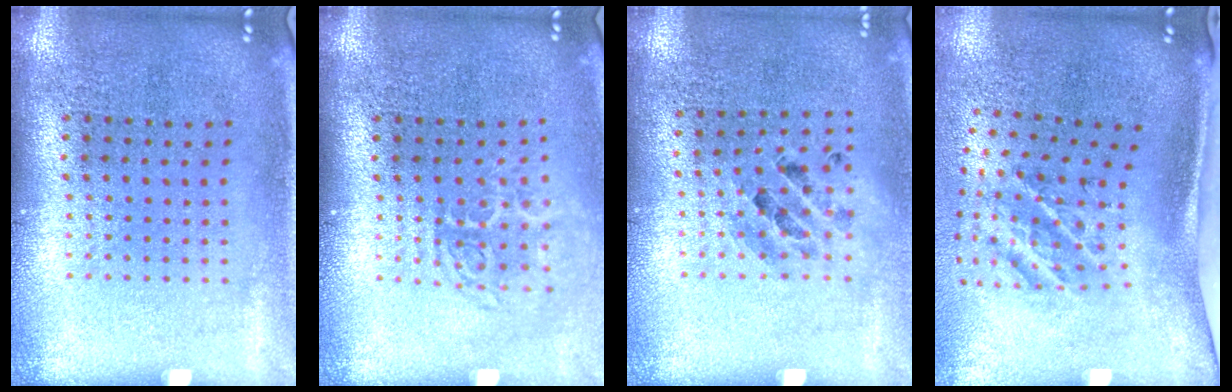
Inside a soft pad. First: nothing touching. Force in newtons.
{"total": 1.6, "press": 1.2, "slide": 1.2}
{"total": 0.9, "press": 0.9, "slide": 0.1}
{"total": 2.3, "press": 1.3, "slide": 1.9}